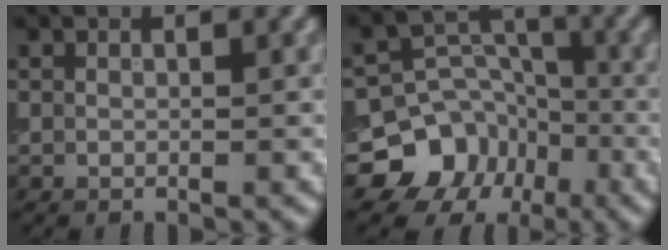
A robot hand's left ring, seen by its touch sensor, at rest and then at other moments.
{"total": 9.8, "force": [-5.3, 8.1, 1.7], "torque": [-0.017, 0.004, -0.114]}